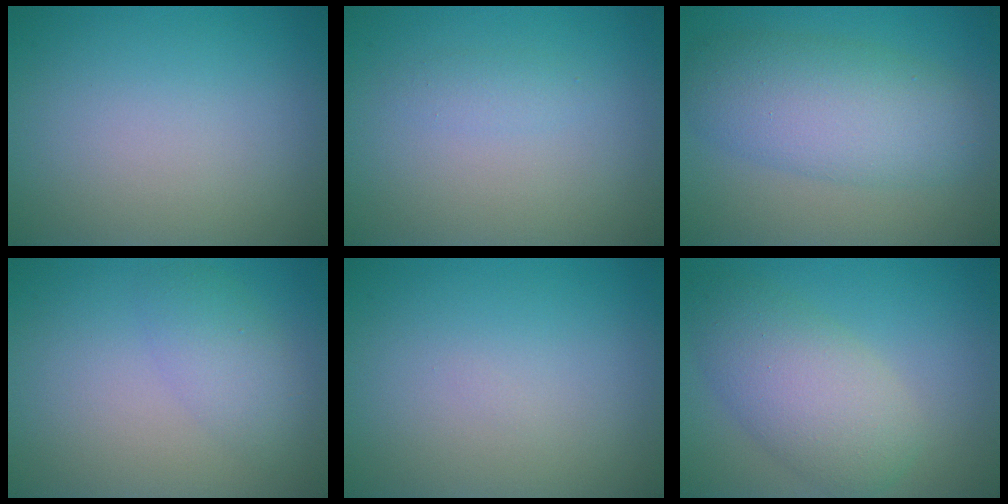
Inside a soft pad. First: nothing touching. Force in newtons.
{"total": 0.9, "press": 0.9, "slide": 0.0}
{"total": 6.6, "press": 6.6, "slide": 0.2}
{"total": 2.7, "press": 2.7, "slide": 0.1}
{"total": 0.0}
{"total": 5.8, "press": 5.7, "slide": 0.3}